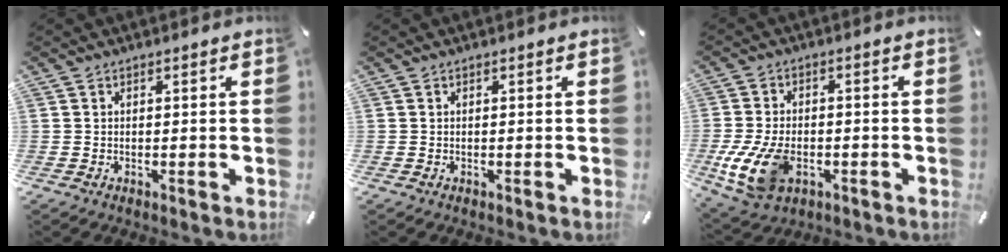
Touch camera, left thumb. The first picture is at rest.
{"total": 0.0}
{"total": 11.8, "force": [-3.6, 7.4, 8.5], "torque": [-0.195, -0.001, -0.063]}